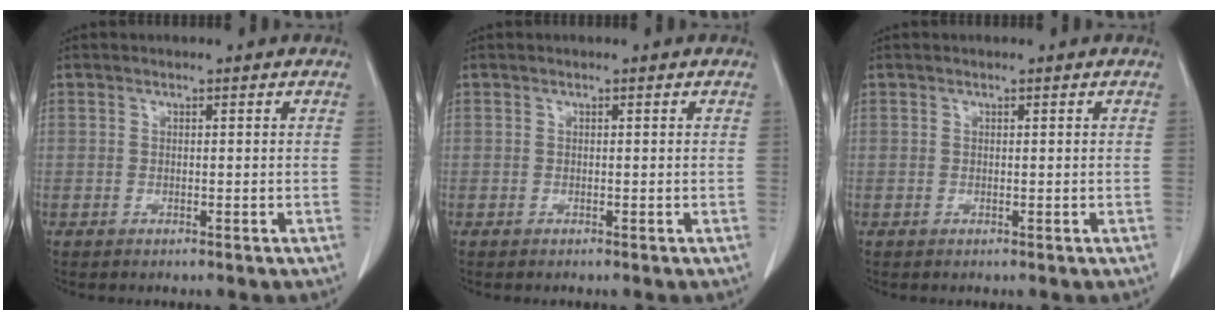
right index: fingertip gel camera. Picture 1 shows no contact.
{"total": 0.0}
{"total": 0.0}